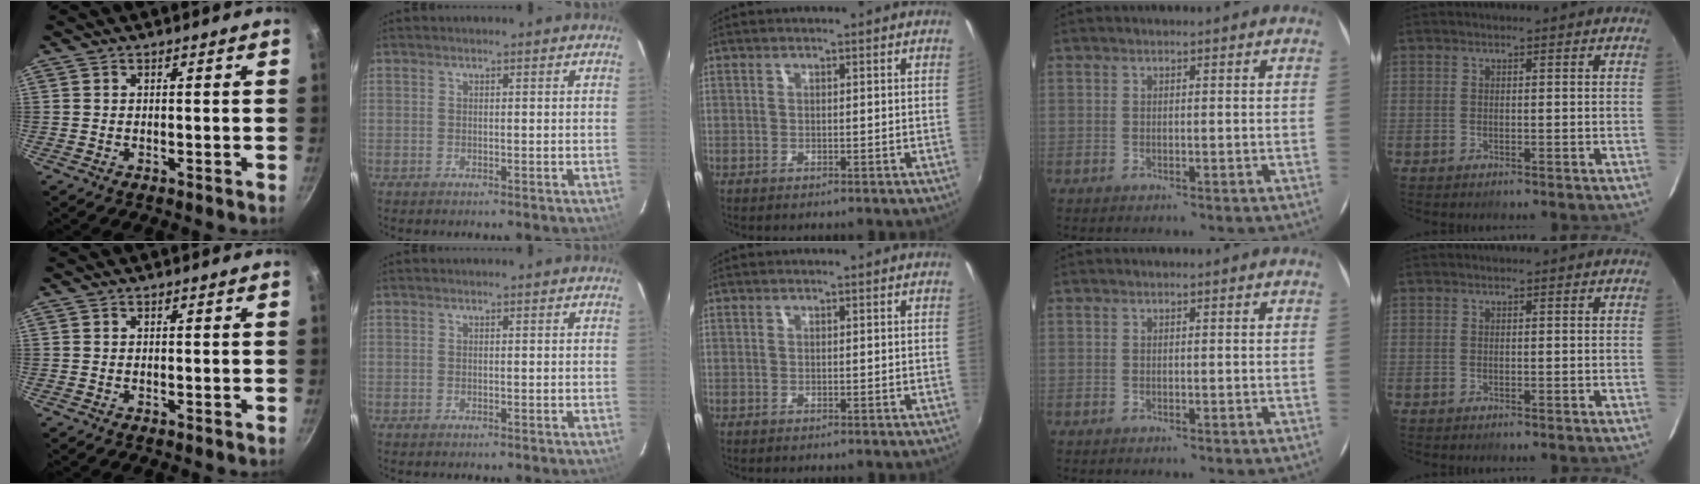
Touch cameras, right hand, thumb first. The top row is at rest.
{}